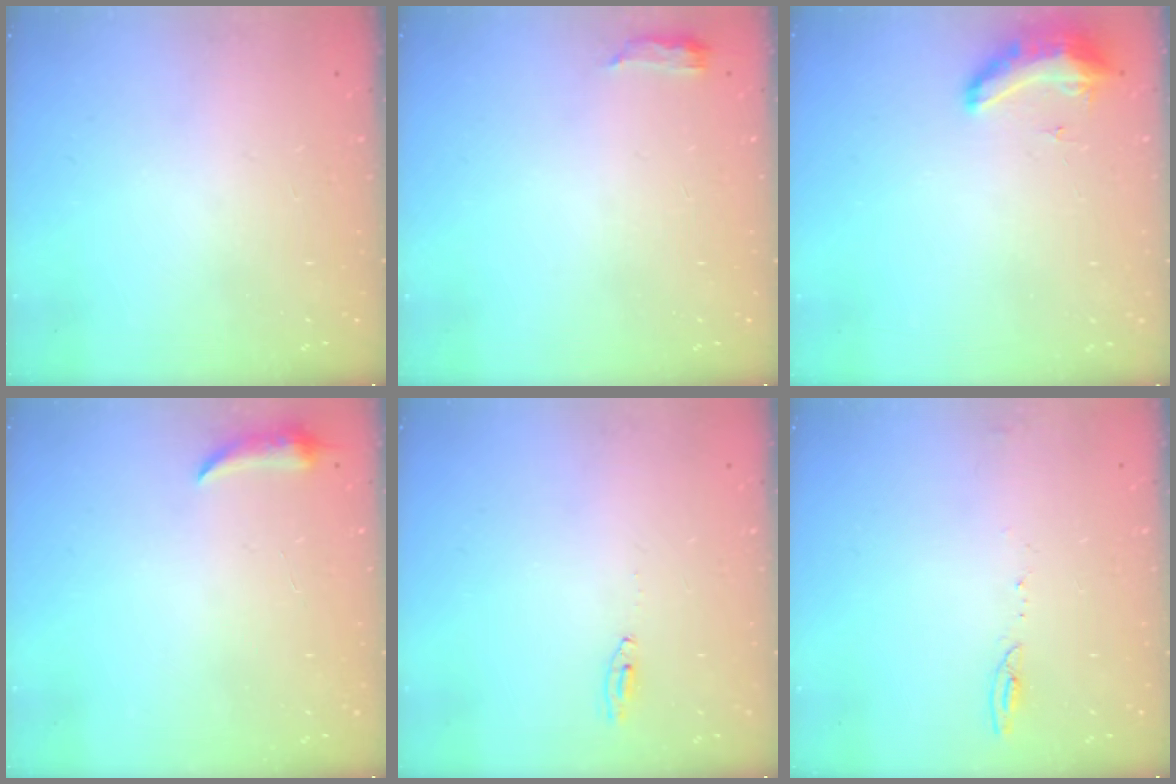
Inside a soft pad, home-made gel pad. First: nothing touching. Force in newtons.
{"total": 3.3, "press": 3.1, "slide": 1.2}
{"total": 8.6, "press": 8.5, "slide": 1.6}
{"total": 4.6, "press": 4.5, "slide": 0.8}
{"total": 2.4, "press": 2.4, "slide": 0.2}
{"total": 4.9, "press": 4.9, "slide": 0.5}